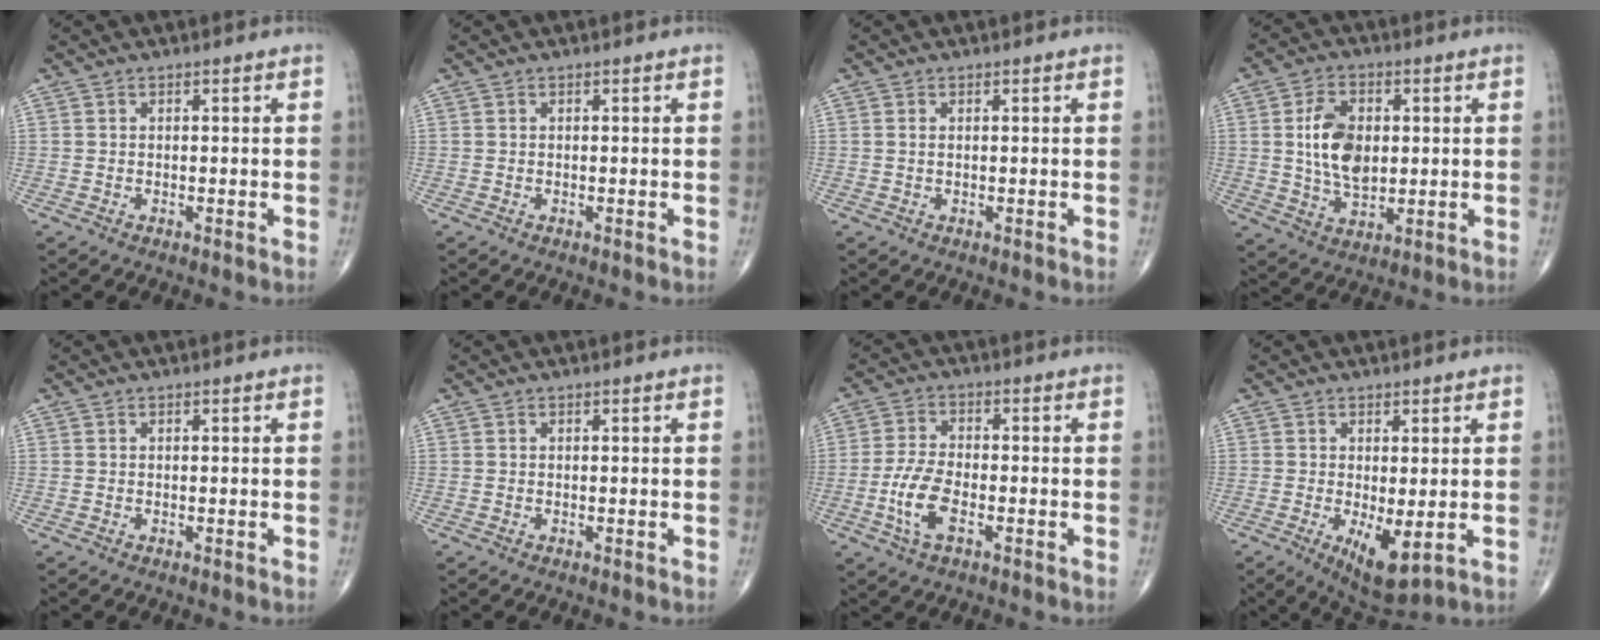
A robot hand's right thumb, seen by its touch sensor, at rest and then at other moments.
{"total": 0.0}
{"total": 0.6, "force": [0.2, 0.3, 0.5], "torque": [-0.013, 0.004, 0.004]}
{"total": 10.6, "force": [1.2, 6.5, 8.3], "torque": [-0.138, -0.007, 0.027]}
{"total": 0.0}
{"total": 0.0}
{"total": 7.6, "force": [-2.6, 3.4, 6.2], "torque": [-0.135, 0.011, -0.051]}
{"total": 6.9, "force": [-1.3, 2.6, 6.3], "torque": [-0.098, -0.019, -0.009]}